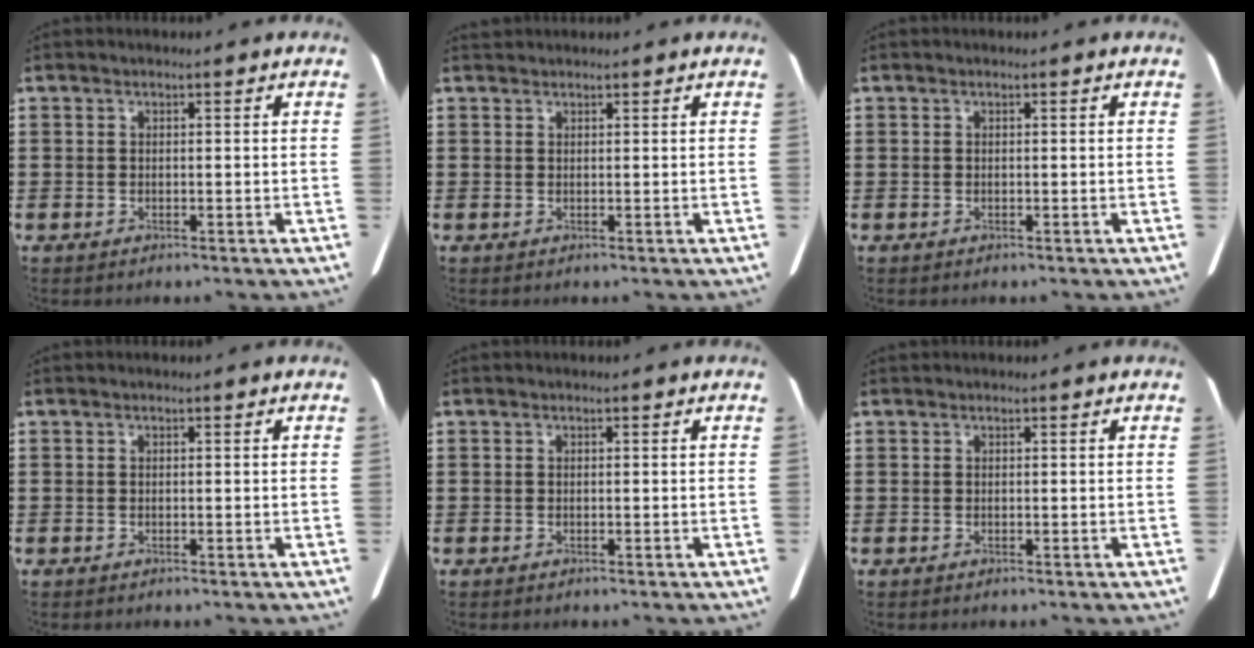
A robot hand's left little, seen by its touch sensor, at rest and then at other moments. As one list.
[{"total": 0.8, "force": [0.8, 0.2, 0.1], "torque": [-0.002, 0.003, 0.014]}, {"total": 0.0}, {"total": 0.0}, {"total": 0.0}, {"total": 0.0}]